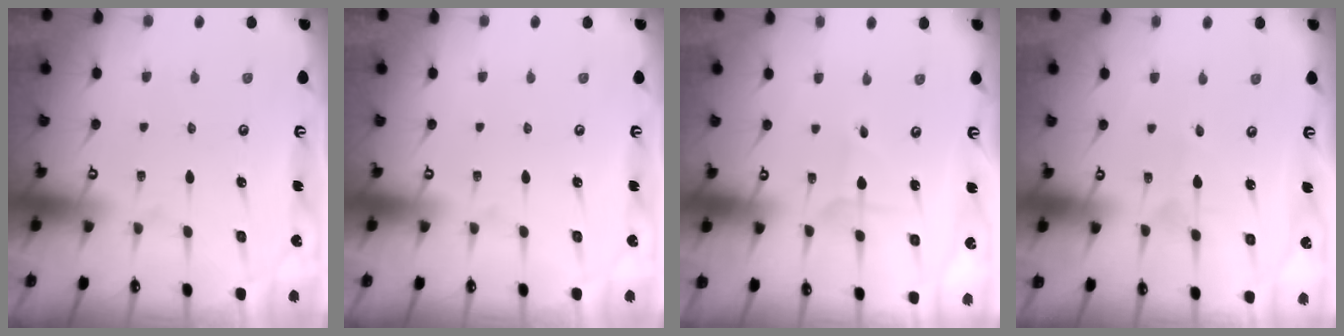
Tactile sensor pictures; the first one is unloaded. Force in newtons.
{"total": 0.0}
{"total": 2.1, "press": 2.1, "slide": 0.2}
{"total": 2.1, "press": 2.1, "slide": 0.1}